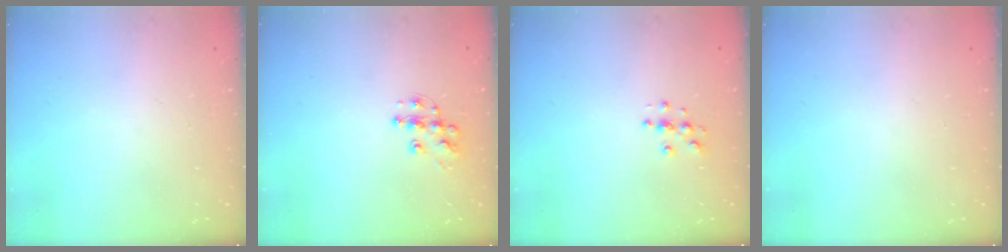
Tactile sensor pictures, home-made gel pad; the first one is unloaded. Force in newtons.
{"total": 9.8, "press": 9.8, "slide": 0.6}
{"total": 4.3, "press": 4.3, "slide": 0.5}
{"total": 0.0}